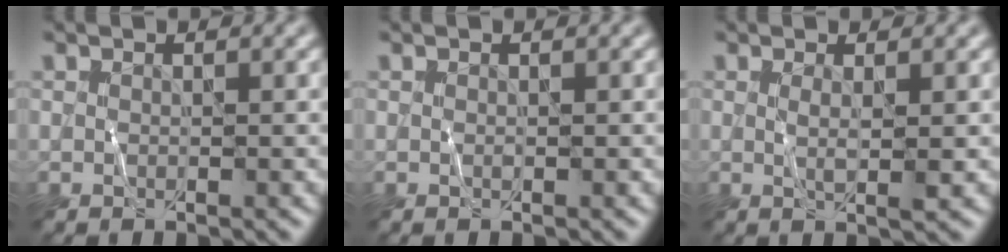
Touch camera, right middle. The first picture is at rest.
{"total": 0.0}
{"total": 1.6, "force": [0.3, 0.2, 1.6], "torque": [-0.029, -0.002, 0.004]}